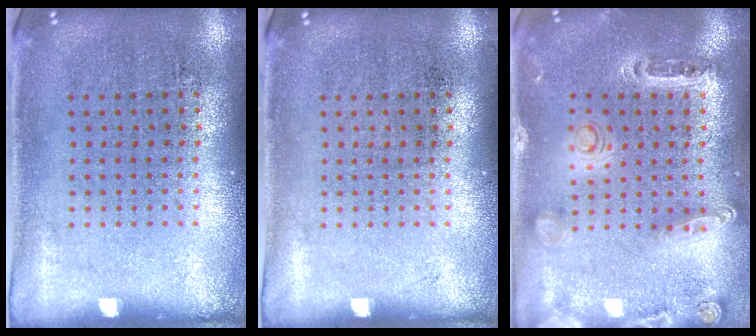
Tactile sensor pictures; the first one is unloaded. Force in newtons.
{"total": 0.0}
{"total": 1.4, "press": 1.4, "slide": 0.2}